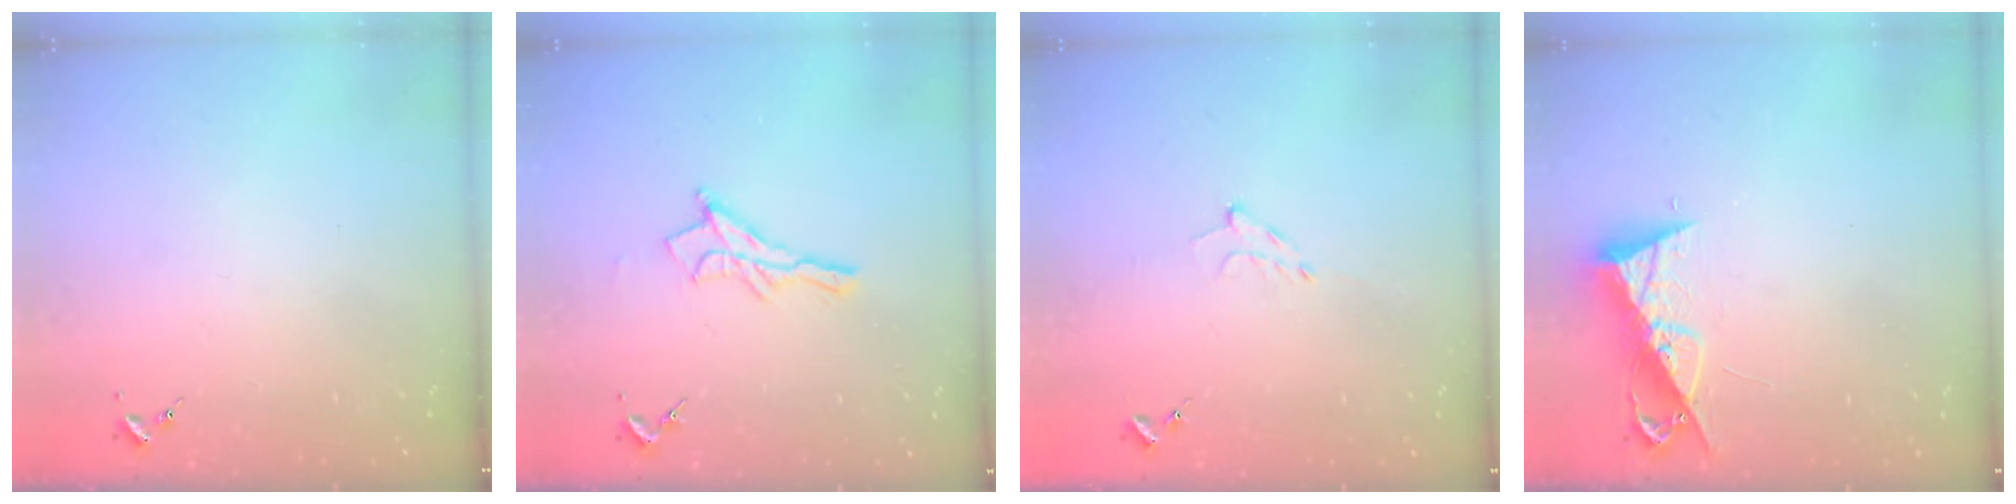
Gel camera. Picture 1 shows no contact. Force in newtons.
{"total": 10.5, "press": 10.5, "slide": 0.9}
{"total": 4.8, "press": 4.8, "slide": 0.8}
{"total": 9.2, "press": 9.2, "slide": 0.6}